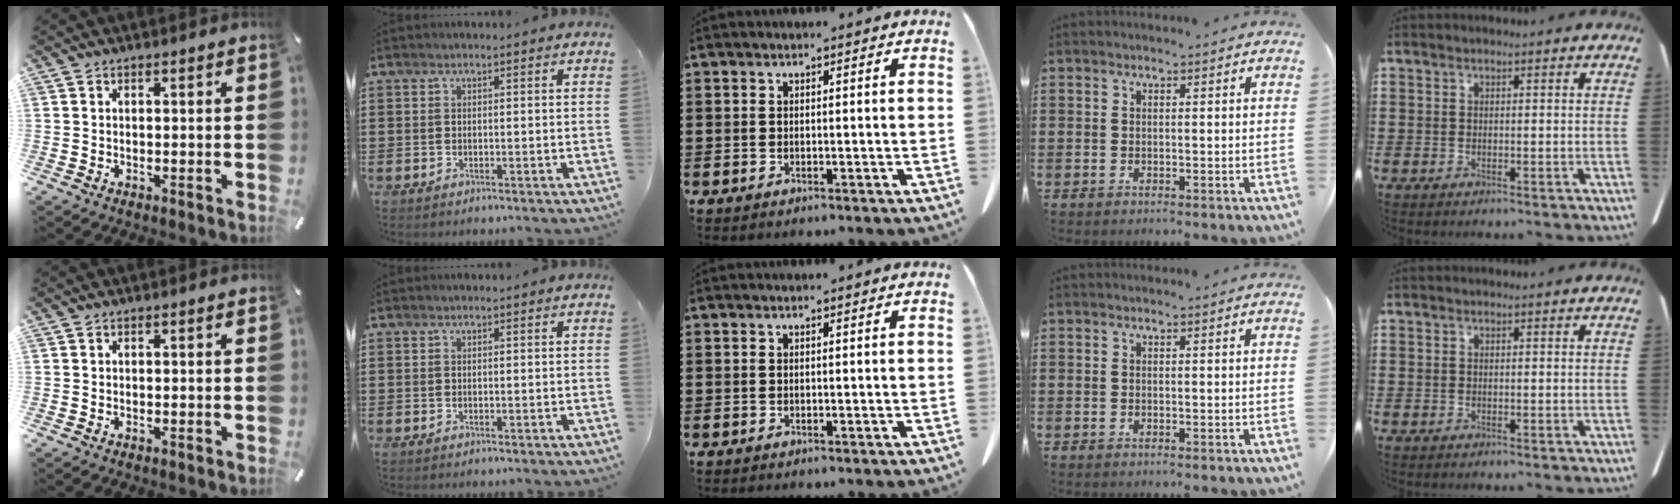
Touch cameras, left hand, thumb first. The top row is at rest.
{}